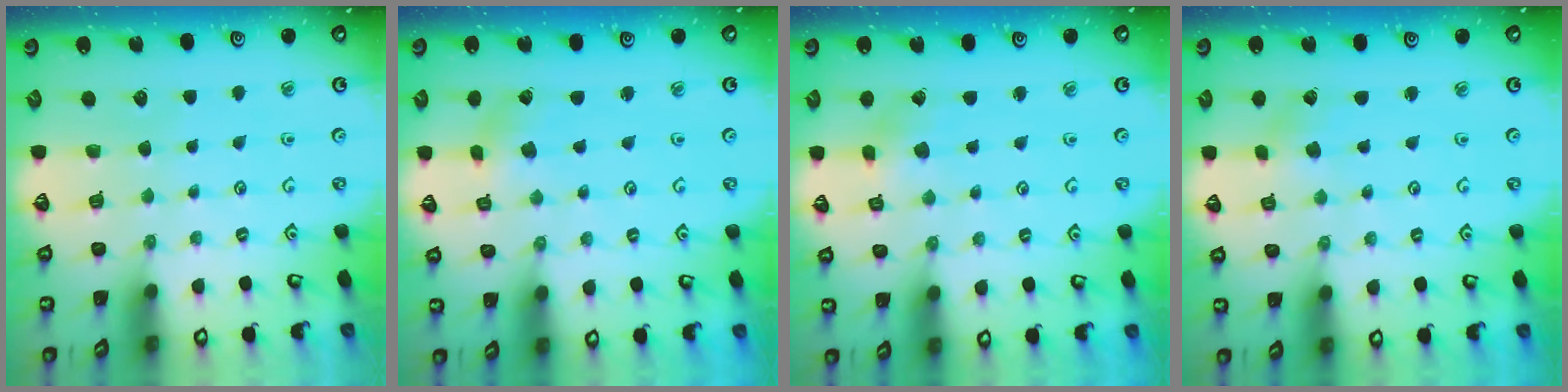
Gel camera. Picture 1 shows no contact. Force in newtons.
{"total": 1.2, "press": 1.2, "slide": 0.2}
{"total": 2.5, "press": 2.5, "slide": 0.3}
{"total": 0.0}